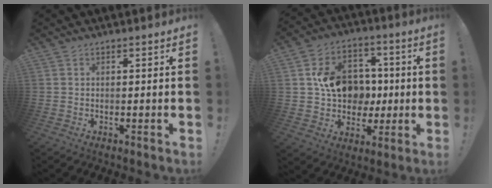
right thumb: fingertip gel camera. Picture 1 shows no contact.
{"total": 15.4, "force": [1.1, 13.4, 7.6], "torque": [-0.113, 0.008, 0.036]}